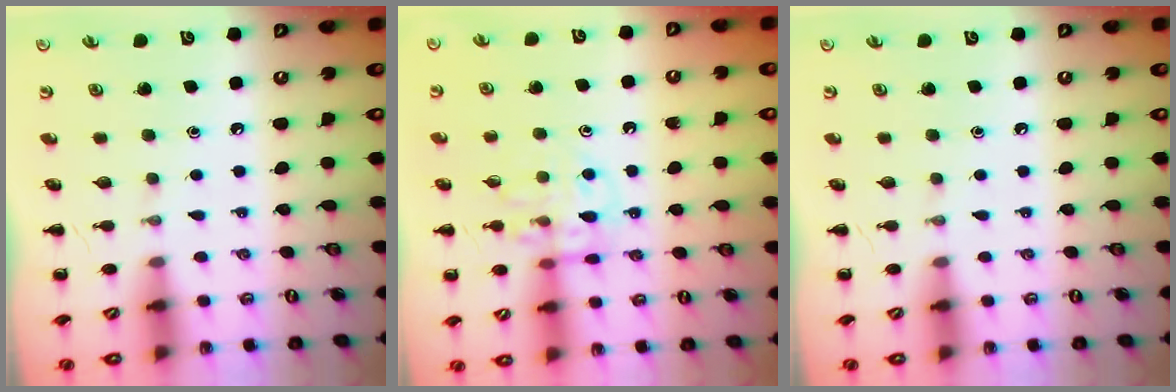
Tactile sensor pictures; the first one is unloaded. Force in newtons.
{"total": 12.1, "press": 12.0, "slide": 1.4}
{"total": 0.0}